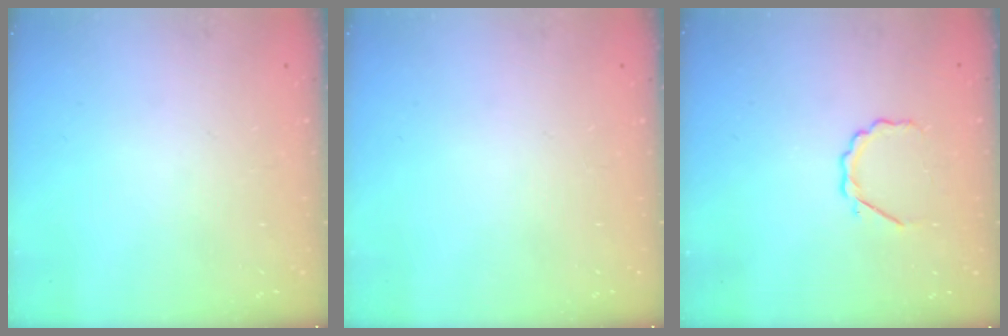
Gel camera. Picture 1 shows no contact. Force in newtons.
{"total": 0.0}
{"total": 3.6, "press": 3.4, "slide": 1.2}